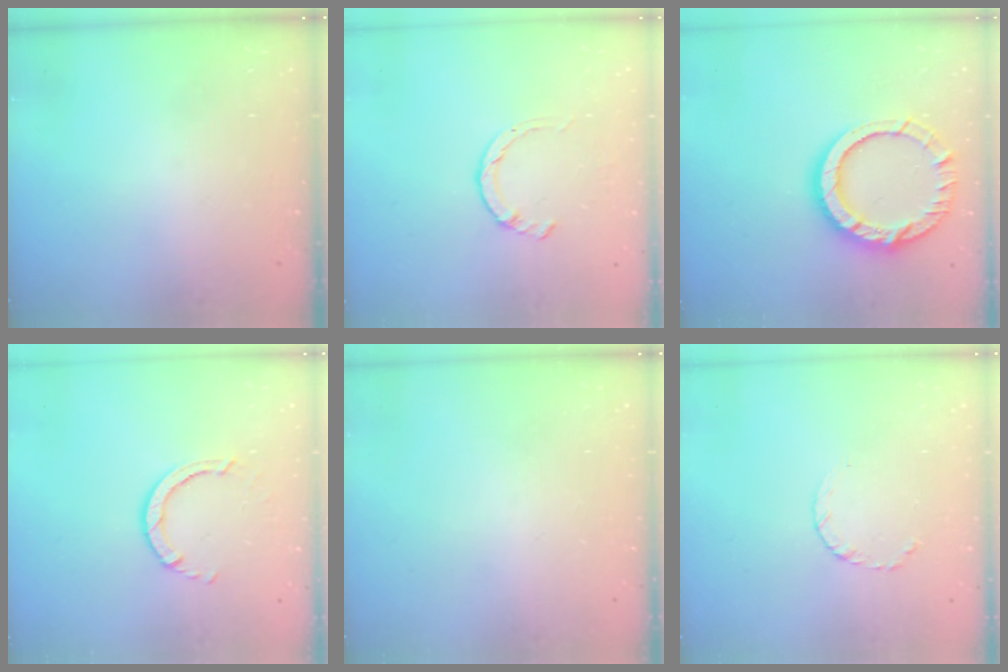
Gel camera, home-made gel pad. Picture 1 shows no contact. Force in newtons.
{"total": 1.4, "press": 1.3, "slide": 0.3}
{"total": 15.1, "press": 15.0, "slide": 1.5}
{"total": 3.0, "press": 3.0, "slide": 0.4}
{"total": 0.0}
{"total": 3.5, "press": 3.5, "slide": 0.4}